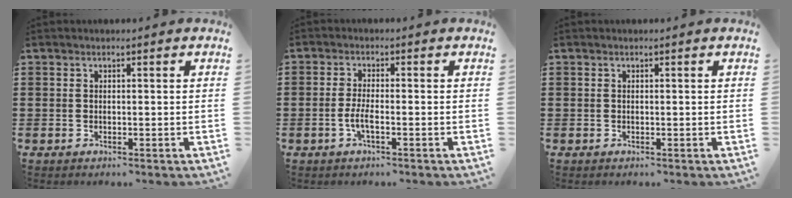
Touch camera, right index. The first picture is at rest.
{"total": 3.1, "force": [-1.2, 0.4, 2.9], "torque": [-0.066, -0.009, -0.025]}
{"total": 0.0}